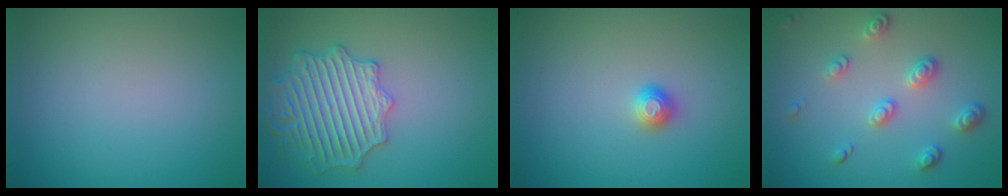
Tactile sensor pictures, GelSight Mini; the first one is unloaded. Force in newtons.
{"total": 5.7, "press": 5.3, "slide": 2.1}
{"total": 1.1, "press": 1.1, "slide": 0.1}
{"total": 2.8, "press": 2.4, "slide": 1.4}